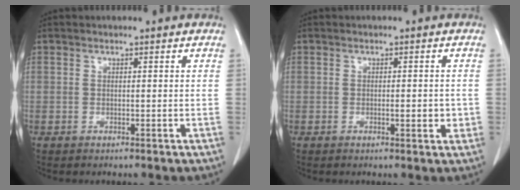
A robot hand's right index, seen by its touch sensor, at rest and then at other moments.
{"total": 2.7, "force": [-0.4, 0.9, 2.5], "torque": [-0.035, 0.000, -0.004]}